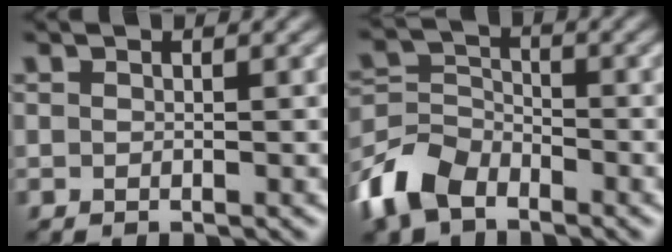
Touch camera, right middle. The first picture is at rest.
{"total": 6.2, "force": [-4.2, 3.6, 2.8], "torque": [-0.066, 0.000, -0.098]}